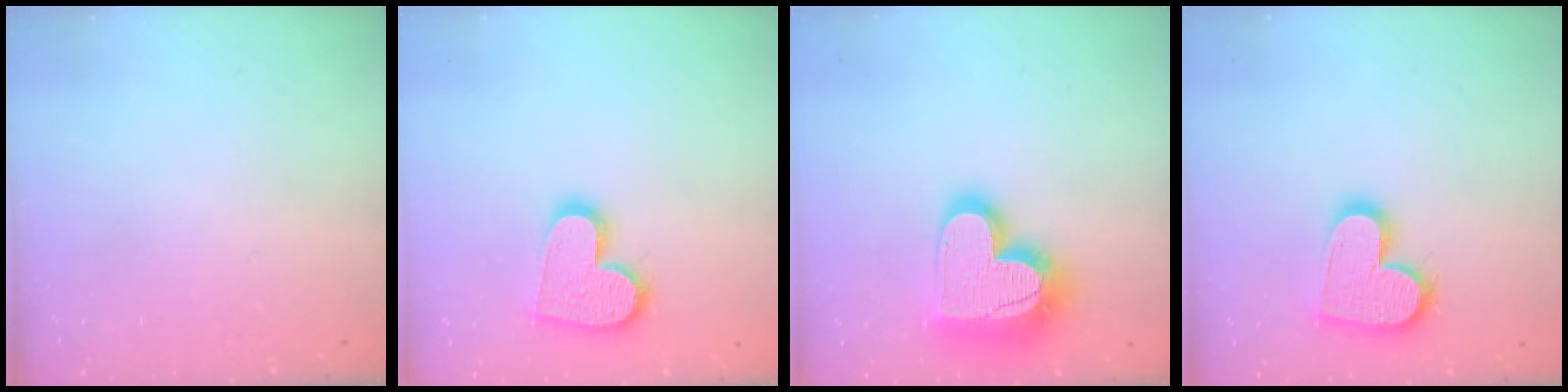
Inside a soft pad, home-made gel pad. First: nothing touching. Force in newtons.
{"total": 13.8, "press": 13.8, "slide": 1.1}
{"total": 21.1, "press": 21.1, "slide": 1.5}
{"total": 14.9, "press": 14.8, "slide": 1.1}